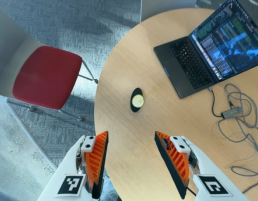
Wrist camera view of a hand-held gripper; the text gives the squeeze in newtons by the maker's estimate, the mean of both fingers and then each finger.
{"total": 0.0}